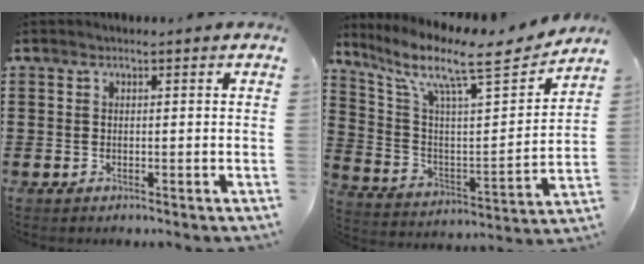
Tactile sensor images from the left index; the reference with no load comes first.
{"total": 12.0, "force": [9.1, 2.2, 7.4], "torque": [-0.166, -0.057, 0.143]}